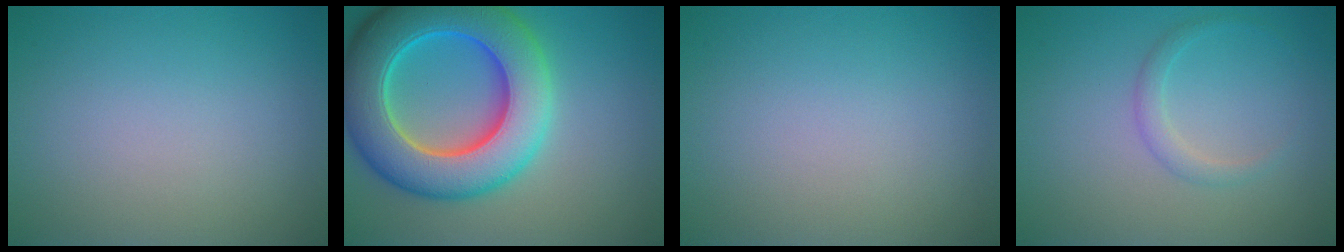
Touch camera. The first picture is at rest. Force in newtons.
{"total": 11.7, "press": 11.7, "slide": 0.2}
{"total": 0.0}
{"total": 1.4, "press": 1.4, "slide": 0.1}